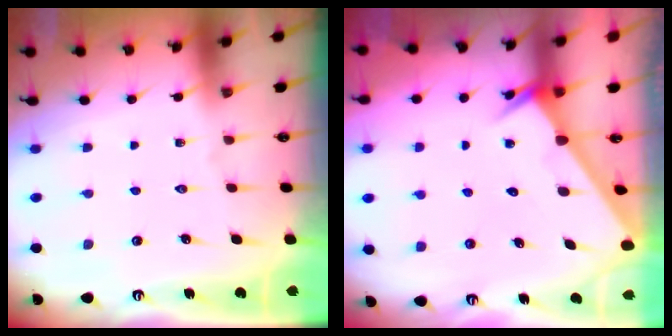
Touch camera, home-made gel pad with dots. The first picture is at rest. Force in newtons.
{"total": 2.6, "press": 2.6, "slide": 0.0}